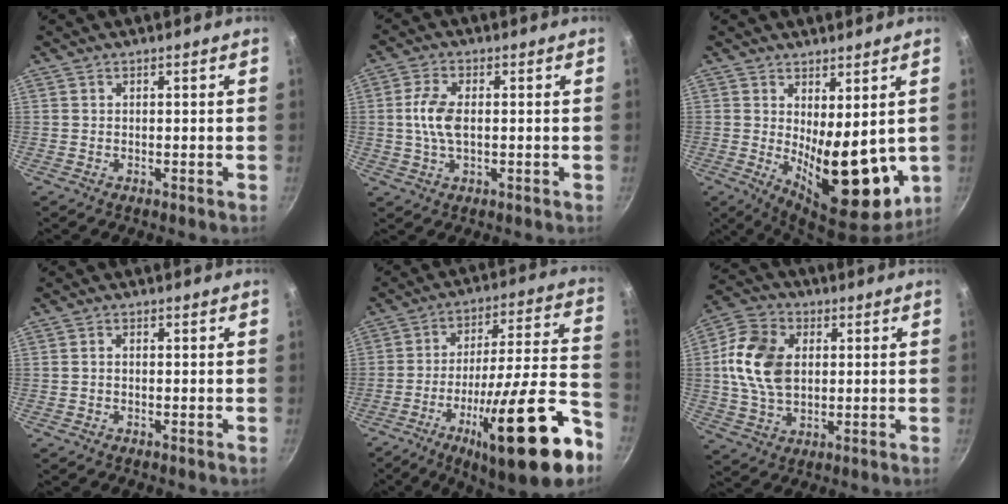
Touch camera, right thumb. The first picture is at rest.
{"total": 6.4, "force": [0.2, 3.3, 5.5], "torque": [-0.114, 0.008, 0.000]}
{"total": 14.3, "force": [0.3, 6.3, 12.9], "torque": [-0.159, -0.037, 0.023]}
{"total": 1.1, "force": [-0.2, 0.8, 0.7], "torque": [-0.014, 0.006, -0.003]}
{"total": 26.0, "force": [-12.2, 5.2, 22.4], "torque": [-0.317, 0.044, -0.194]}
{"total": 14.1, "force": [1.7, 9.8, 10.0], "torque": [-0.172, 0.005, 0.023]}